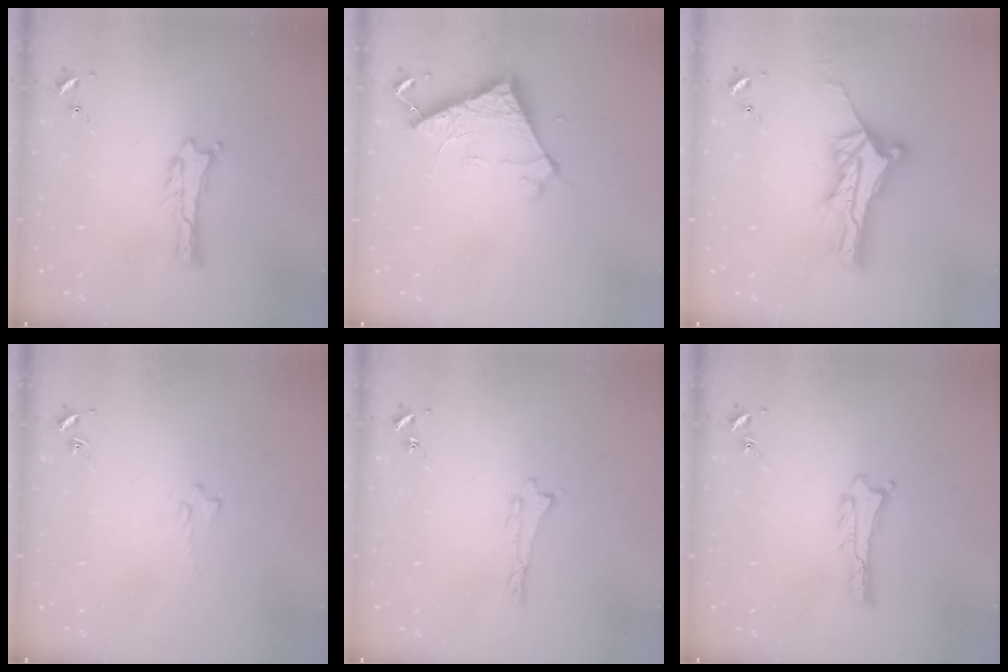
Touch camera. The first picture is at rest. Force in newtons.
{"total": 6.1, "press": 6.1, "slide": 0.4}
{"total": 7.4, "press": 7.4, "slide": 0.6}
{"total": 0.8, "press": 0.7, "slide": 0.2}
{"total": 0.0}
{"total": 0.8, "press": 0.7, "slide": 0.1}